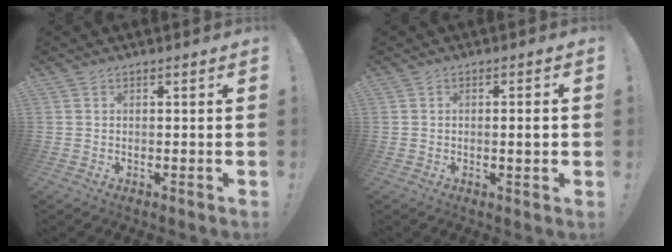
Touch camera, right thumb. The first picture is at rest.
{"total": 3.0, "force": [-0.3, 0.3, 2.9], "torque": [-0.043, -0.001, -0.010]}